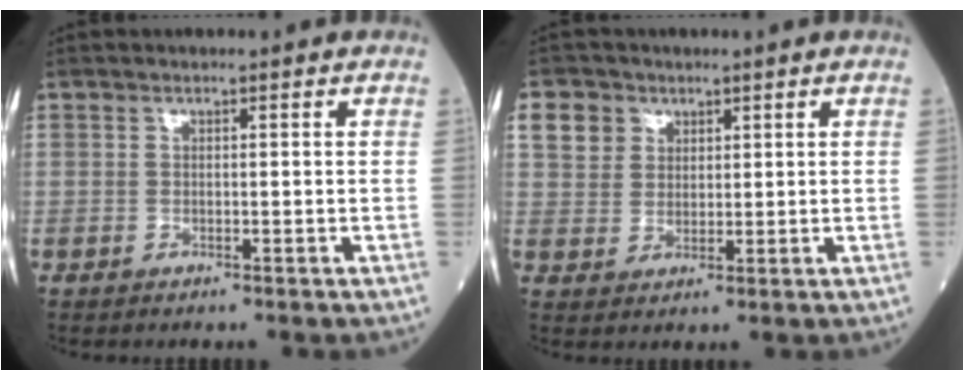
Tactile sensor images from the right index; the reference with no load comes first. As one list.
[{"total": 4.9, "force": [2.3, 4.2, 1.1], "torque": [-0.024, 0.016, 0.048]}]